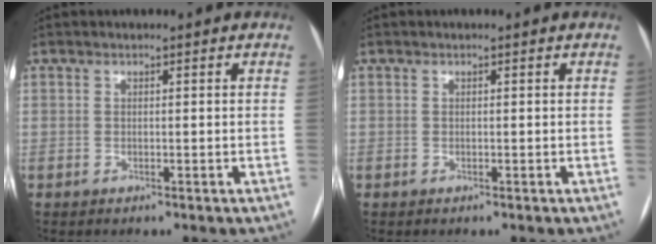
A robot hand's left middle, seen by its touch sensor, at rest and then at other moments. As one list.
[{"total": 0.0}]